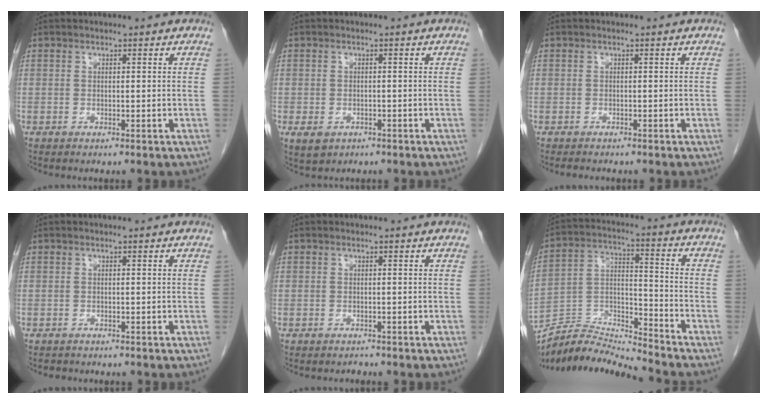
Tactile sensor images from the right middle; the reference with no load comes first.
{"total": 3.2, "force": [-1.7, 2.3, 1.4], "torque": [-0.024, -0.002, -0.017]}
{"total": 1.5, "force": [-1.3, 0.4, 0.5], "torque": [-0.012, -0.004, -0.015]}
{"total": 1.3, "force": [-1.1, 0.6, 0.2], "torque": [-0.011, -0.001, -0.015]}
{"total": 0.8, "force": [-0.6, 0.4, -0.3], "torque": [-0.004, -0.002, -0.014]}
{"total": 11.1, "force": [-11.0, -1.4, 0.1], "torque": [-0.003, 0.041, -0.206]}